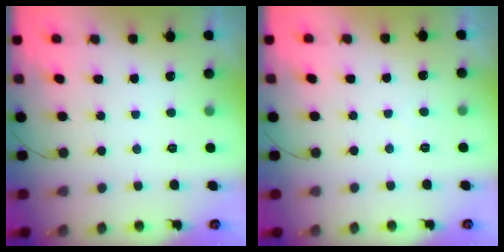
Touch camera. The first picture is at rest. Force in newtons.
{"total": 0.8, "press": 0.7, "slide": 0.3}